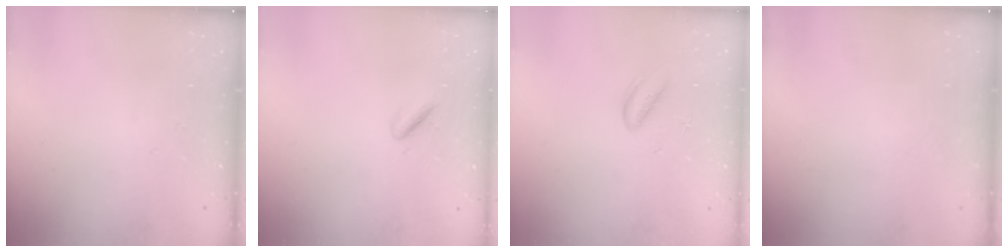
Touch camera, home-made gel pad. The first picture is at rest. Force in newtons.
{"total": 1.5, "press": 1.3, "slide": 0.6}
{"total": 1.9, "press": 1.9, "slide": 0.4}
{"total": 0.0}